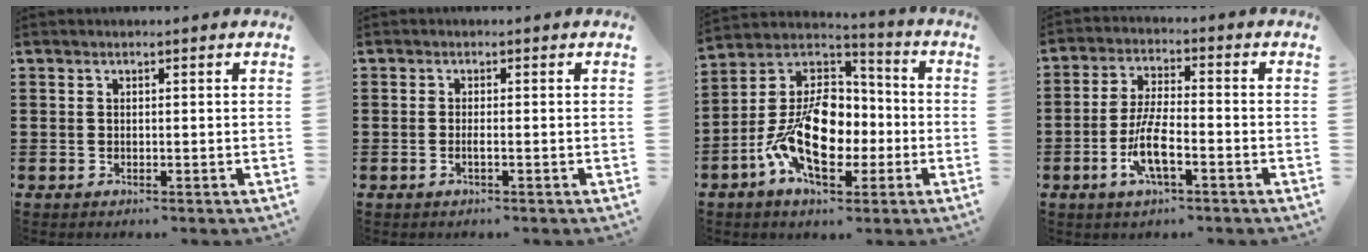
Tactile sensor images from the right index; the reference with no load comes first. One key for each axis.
{"total": 0.9, "fx": -0.5, "fy": 0.0, "fz": 0.7, "tx": -0.013, "ty": -0.002, "tz": -0.009}
{"total": 14.1, "fx": -4.0, "fy": 8.9, "fz": 10.2, "tx": -0.238, "ty": 0.009, "tz": -0.075}
{"total": 7.2, "fx": -2.9, "fy": 2.0, "fz": 6.3, "tx": -0.142, "ty": -0.011, "tz": -0.060}